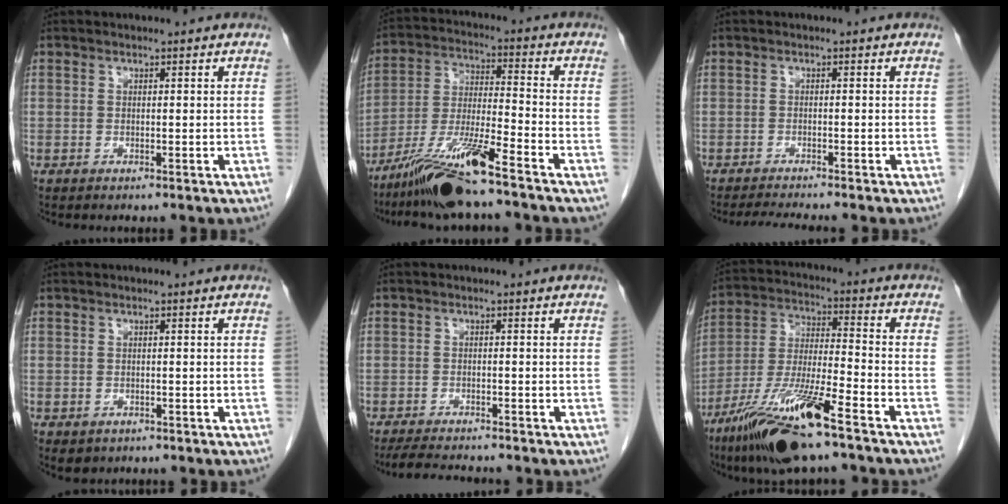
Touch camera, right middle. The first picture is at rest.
{"total": 12.7, "force": [-9.4, -0.1, 8.5], "torque": [-0.169, -0.024, -0.173]}
{"total": 3.6, "force": [-3.3, -0.9, 1.1], "torque": [-0.023, -0.018, -0.056]}
{"total": 1.9, "force": [-1.0, 1.5, 0.6], "torque": [-0.009, 0.000, -0.004]}
{"total": 5.1, "force": [-4.8, 0.3, 1.7], "torque": [-0.032, -0.020, -0.079]}
{"total": 16.2, "force": [-10.5, 1.3, 12.3], "torque": [-0.255, -0.034, -0.193]}